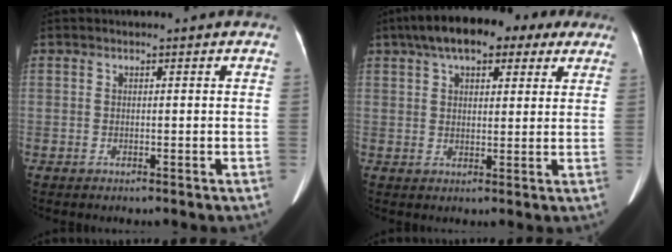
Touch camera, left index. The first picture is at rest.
{"total": 14.3, "force": [9.4, 5.8, 9.1], "torque": [-0.147, 0.059, 0.144]}